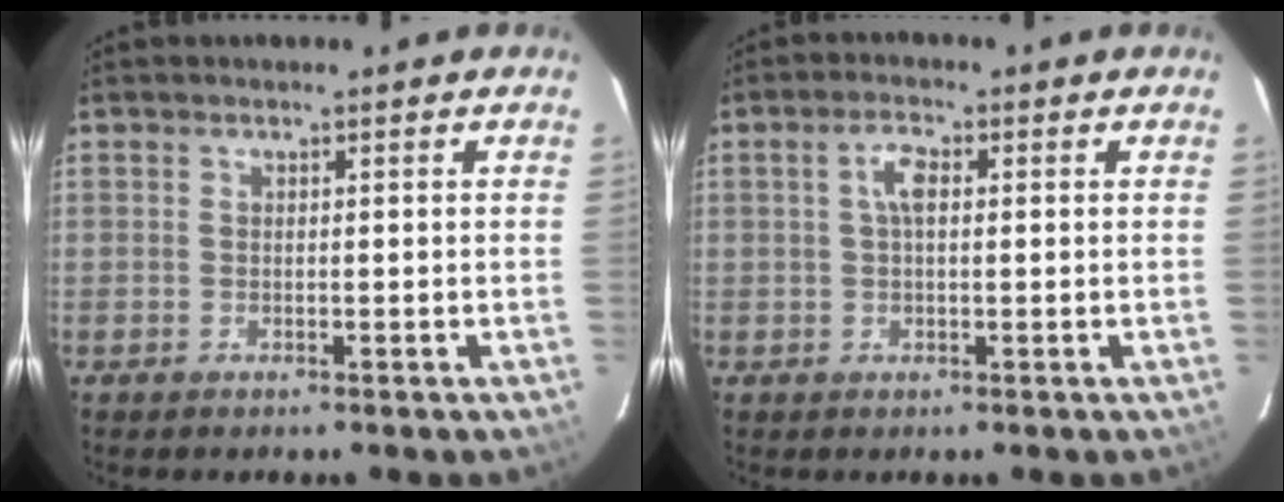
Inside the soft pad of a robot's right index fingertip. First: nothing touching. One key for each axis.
{"total": 3.3, "fx": 0.6, "fy": 1.4, "fz": 2.9, "tx": -0.058, "ty": 0.010, "tz": 0.011}